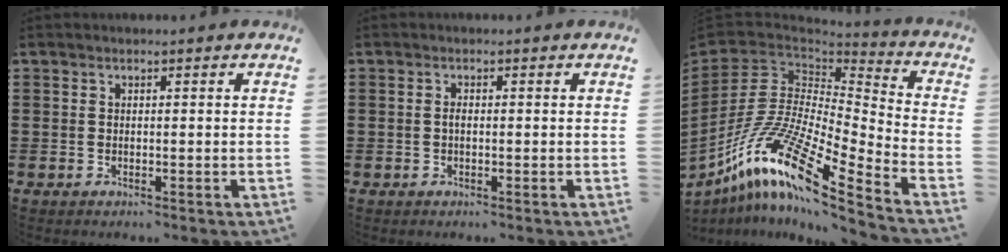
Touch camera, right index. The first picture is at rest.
{"total": 0.9, "force": [-0.2, 0.3, 0.8], "torque": [-0.017, -0.002, -0.004]}
{"total": 16.7, "force": [-10.1, 4.8, 12.4], "torque": [-0.282, -0.001, -0.203]}